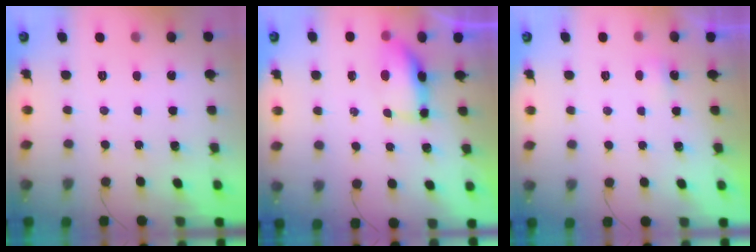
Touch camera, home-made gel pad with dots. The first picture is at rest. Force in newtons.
{"total": 6.6, "press": 6.6, "slide": 0.9}
{"total": 1.6, "press": 1.5, "slide": 0.6}